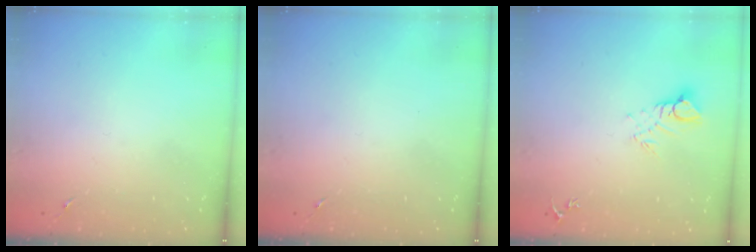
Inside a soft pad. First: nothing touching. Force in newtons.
{"total": 0.0}
{"total": 5.2, "press": 5.2, "slide": 0.4}